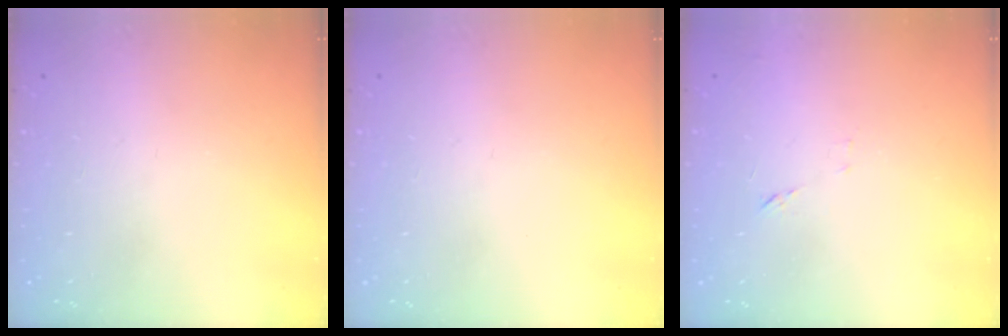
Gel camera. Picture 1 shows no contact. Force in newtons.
{"total": 0.0}
{"total": 6.0, "press": 6.0, "slide": 0.5}